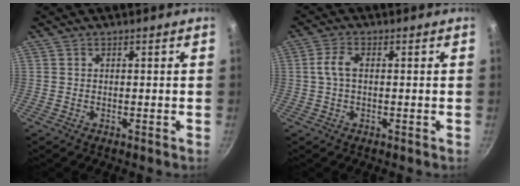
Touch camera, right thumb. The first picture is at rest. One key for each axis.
{"total": 3.8, "fx": 0.2, "fy": 1.8, "fz": 3.3, "tx": -0.078, "ty": 0.012, "tz": -0.001}